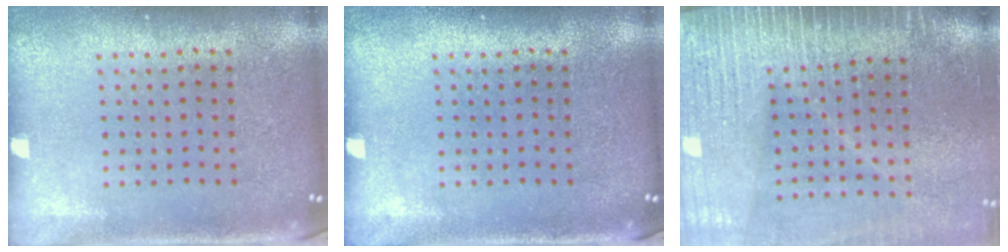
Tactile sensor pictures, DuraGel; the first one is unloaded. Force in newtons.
{"total": 0.0}
{"total": 4.0, "press": 3.3, "slide": 2.1}